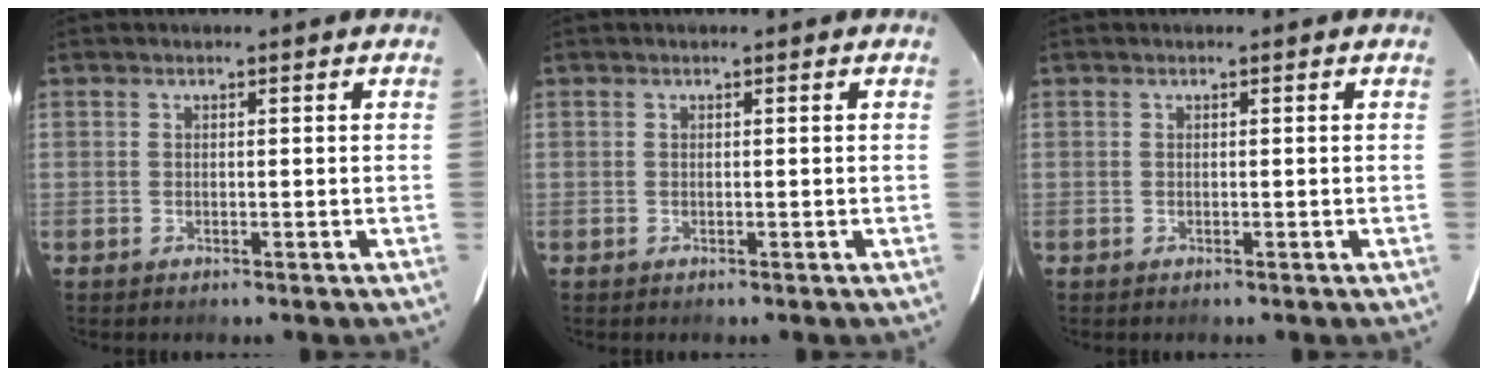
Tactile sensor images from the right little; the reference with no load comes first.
{"total": 0.0}
{"total": 0.0}